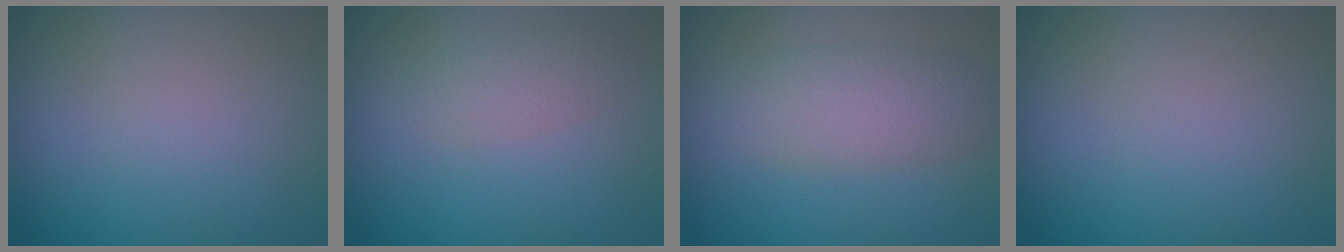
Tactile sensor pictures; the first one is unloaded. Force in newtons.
{"total": 2.0, "press": 2.0, "slide": 0.0}
{"total": 3.8, "press": 3.8, "slide": 0.1}
{"total": 0.0}